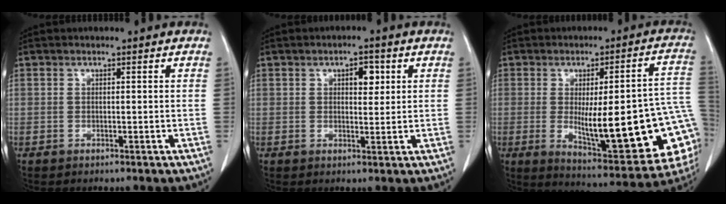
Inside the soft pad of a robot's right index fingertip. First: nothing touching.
{"total": 3.3, "force": [1.3, 1.6, 2.6], "torque": [-0.038, 0.003, 0.017]}
{"total": 24.4, "force": [-3.9, 5.3, 23.5], "torque": [-0.245, 0.004, -0.030]}